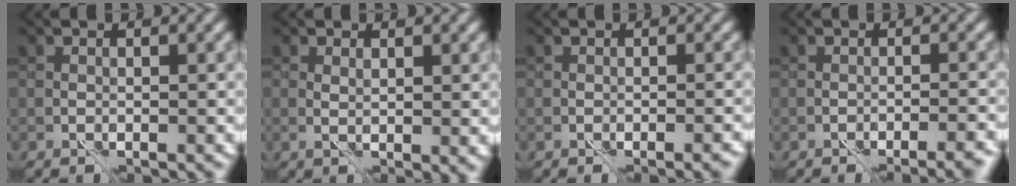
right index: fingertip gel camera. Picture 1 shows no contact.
{"total": 1.3, "force": [0.9, 0.2, 0.9], "torque": [-0.013, -0.002, 0.018]}
{"total": 1.3, "force": [-1.0, 0.3, 0.8], "torque": [-0.009, -0.004, -0.014]}
{"total": 3.0, "force": [-2.5, 0.3, 1.5], "torque": [-0.023, 0.004, -0.032]}